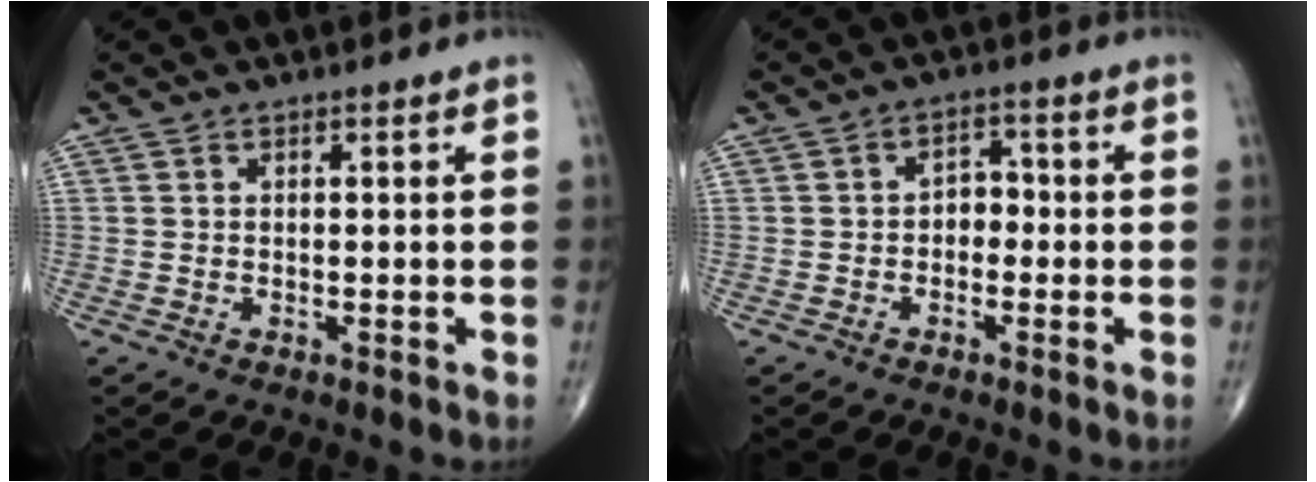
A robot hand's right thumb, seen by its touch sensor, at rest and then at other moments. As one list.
[{"total": 3.4, "force": [-0.8, 2.5, 2.2], "torque": [-0.012, 0.016, -0.023]}]